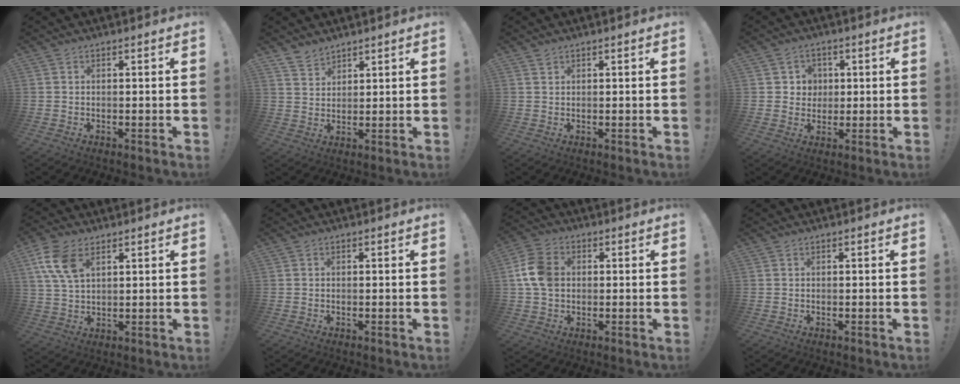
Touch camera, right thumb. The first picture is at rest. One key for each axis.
{"total": 4.5, "fx": 4.0, "fy": 1.9, "fz": 0.4, "tx": -0.013, "ty": -0.026, "tz": 0.079}
{"total": 1.0, "fx": 0.8, "fy": 0.5, "fz": 0.2, "tx": 0.002, "ty": -0.004, "tz": 0.015}
{"total": 4.9, "fx": 1.2, "fy": 4.7, "fz": 0.6, "tx": -0.012, "ty": -0.008, "tz": 0.023}
{"total": 10.1, "fx": 4.9, "fy": 5.7, "fz": 6.7, "tx": -0.141, "ty": -0.008, "tz": 0.094}
{"total": 0.0}
{"total": 10.3, "fx": 0.8, "fy": 8.0, "fz": 6.5, "tx": -0.129, "ty": 0.012, "tz": 0.018}
{"total": 0.0}